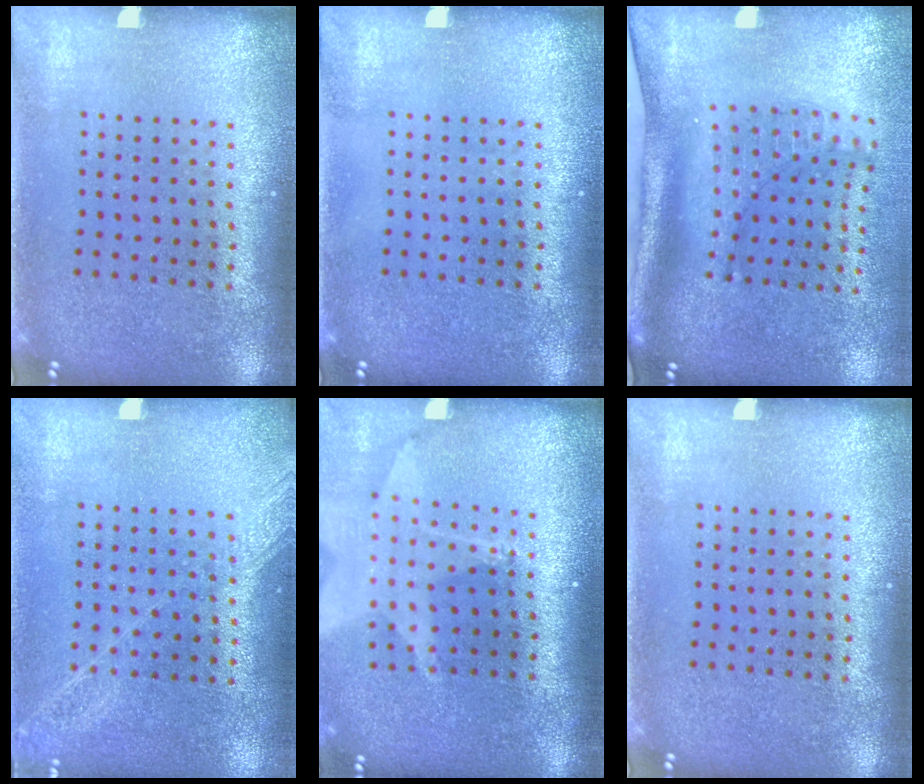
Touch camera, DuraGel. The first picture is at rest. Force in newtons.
{"total": 0.0}
{"total": 1.9, "press": 1.4, "slide": 1.3}
{"total": 1.2, "press": 1.2, "slide": 0.2}
{"total": 1.8, "press": 1.4, "slide": 1.0}
{"total": 0.0}